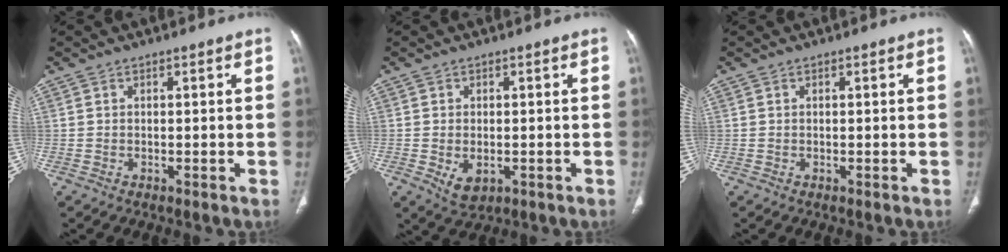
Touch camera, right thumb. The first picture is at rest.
{"total": 4.1, "force": [-1.0, 2.7, 3.0], "torque": [-0.047, -0.003, -0.006]}
{"total": 0.0}